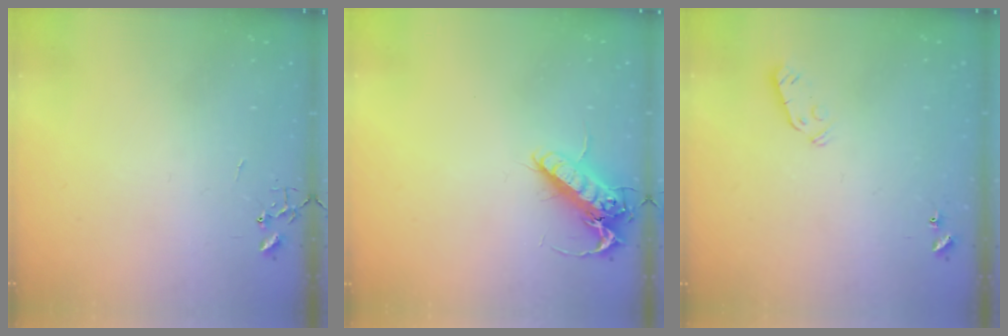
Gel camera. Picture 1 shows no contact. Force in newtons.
{"total": 14.2, "press": 14.0, "slide": 2.2}
{"total": 3.7, "press": 3.6, "slide": 0.6}